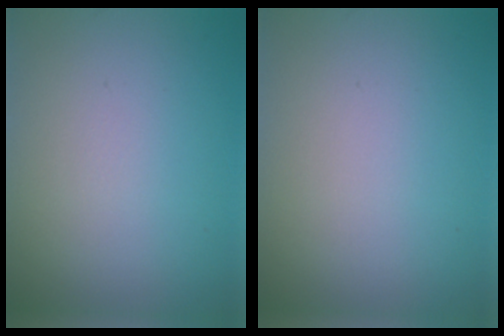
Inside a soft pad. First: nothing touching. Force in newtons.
{"total": 0.0}